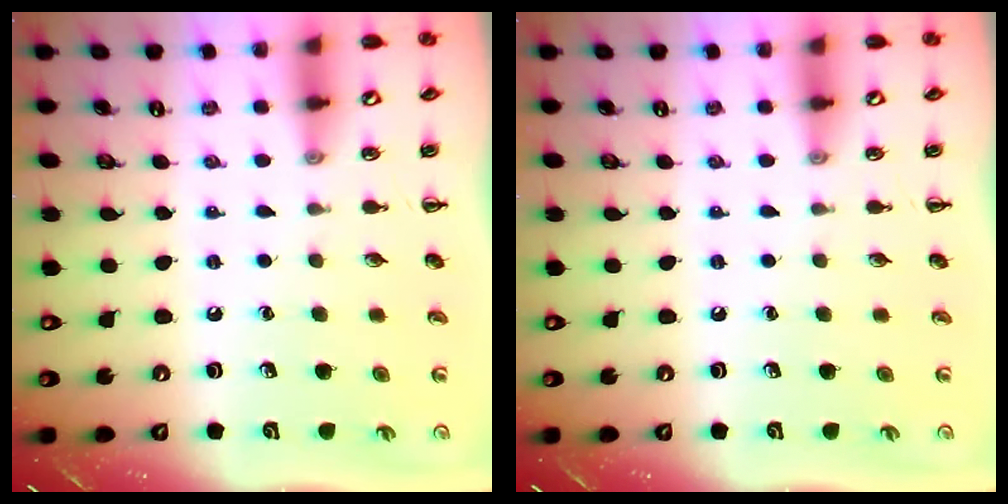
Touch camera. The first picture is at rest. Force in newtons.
{"total": 0.0}